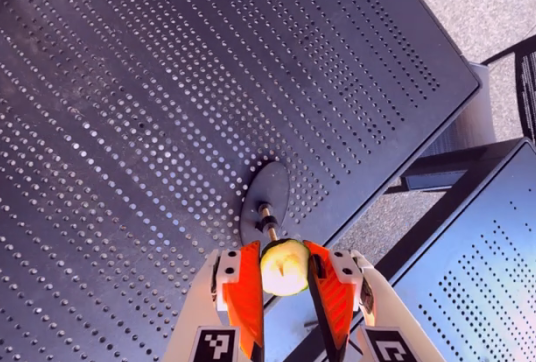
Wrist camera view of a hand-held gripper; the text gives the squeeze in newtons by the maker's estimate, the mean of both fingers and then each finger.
{"total": 8.7, "left": 8.6, "right": 8.8}